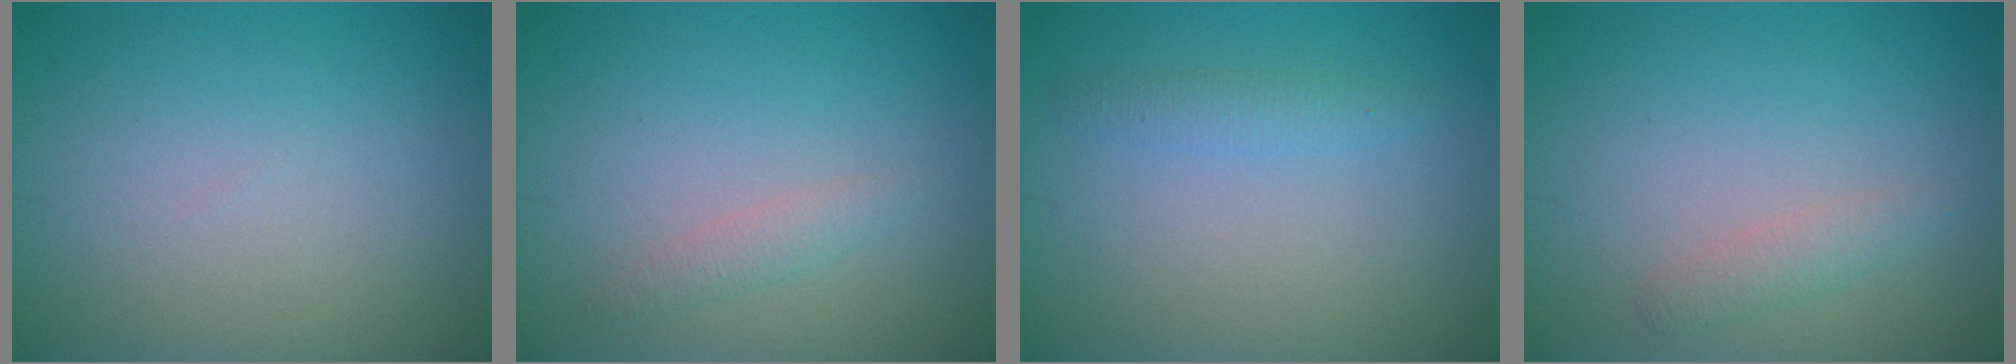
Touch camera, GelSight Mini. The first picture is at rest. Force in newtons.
{"total": 1.2, "press": 1.2, "slide": 0.0}
{"total": 1.5, "press": 1.5, "slide": 0.1}
{"total": 1.5, "press": 1.5, "slide": 0.0}